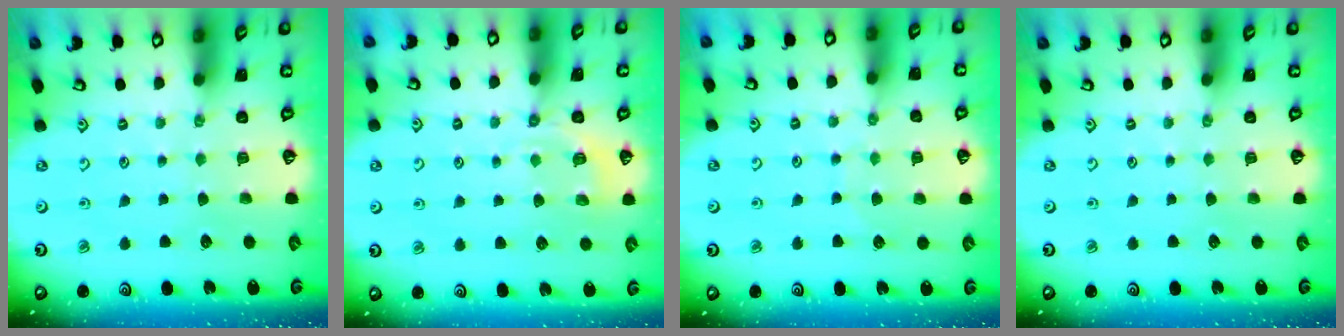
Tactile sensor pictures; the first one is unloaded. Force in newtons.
{"total": 5.0, "press": 4.7, "slide": 1.8}
{"total": 5.2, "press": 5.2, "slide": 0.5}
{"total": 0.0}